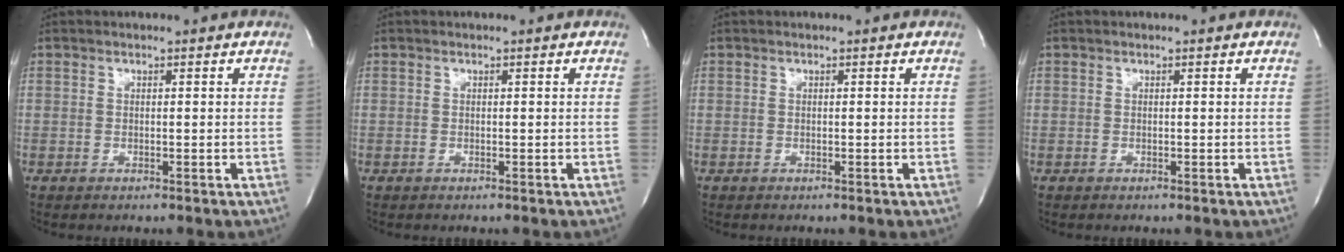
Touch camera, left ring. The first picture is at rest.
{"total": 0.0}
{"total": 0.0}
{"total": 0.0}